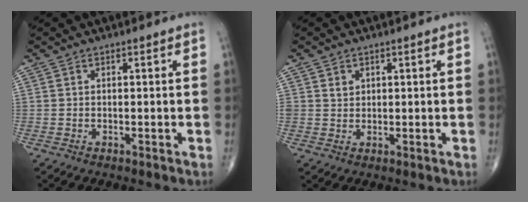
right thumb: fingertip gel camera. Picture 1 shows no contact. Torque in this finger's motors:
{"motor_torque": [-0.02, -0.03, 0.24, 0.14, 0.03]}